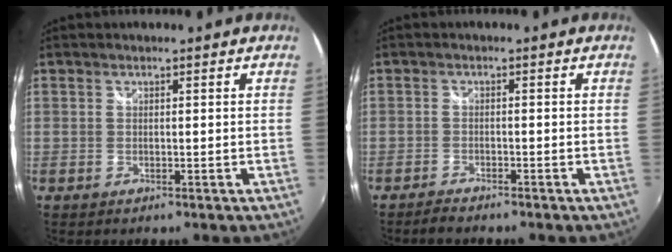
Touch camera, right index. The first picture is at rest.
{"total": 2.3, "force": [-2.2, 0.2, 0.5], "torque": [-0.023, -0.009, -0.043]}